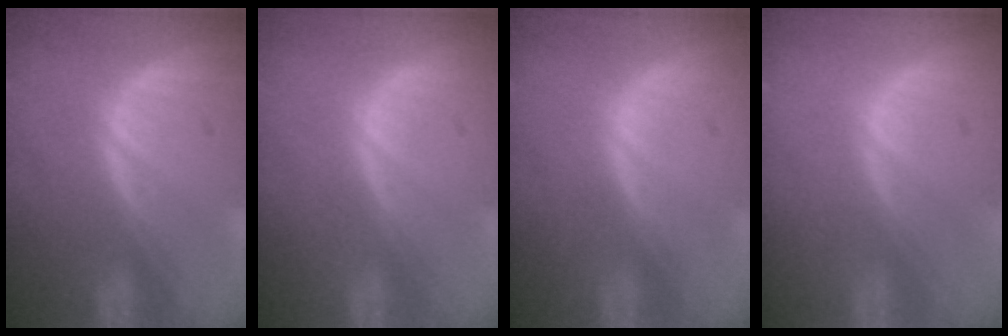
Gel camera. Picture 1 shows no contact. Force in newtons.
{"total": 0.0}
{"total": 0.0}
{"total": 0.0}